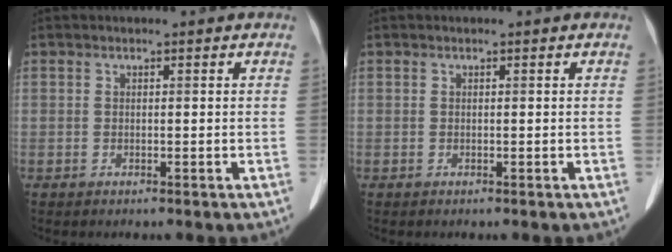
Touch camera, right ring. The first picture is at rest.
{"total": 0.0}